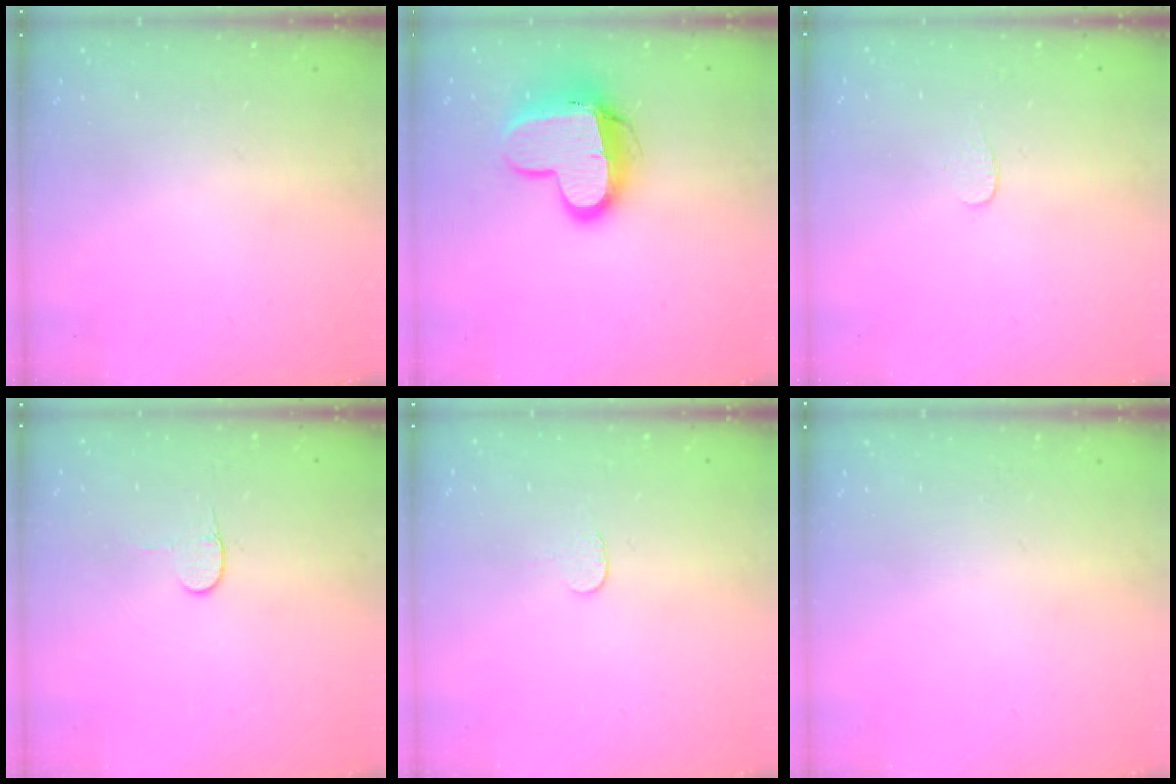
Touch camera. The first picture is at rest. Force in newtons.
{"total": 13.5, "press": 13.5, "slide": 1.2}
{"total": 3.0, "press": 3.0, "slide": 0.2}
{"total": 3.2, "press": 3.2, "slide": 0.3}
{"total": 3.2, "press": 3.1, "slide": 0.3}
{"total": 0.0}